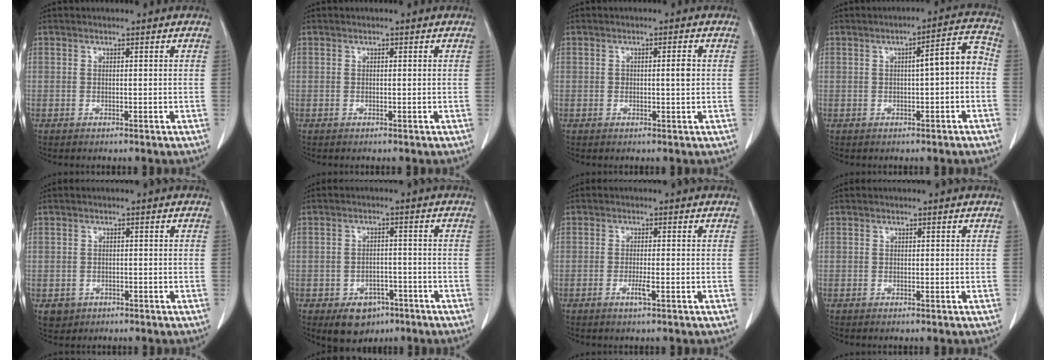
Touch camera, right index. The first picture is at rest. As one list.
[{"total": 0.0}, {"total": 1.8, "force": [0.1, 0.3, 1.8], "torque": [-0.029, 0.002, 0.001]}, {"total": 5.7, "force": [-0.5, 0.9, 5.7], "torque": [-0.073, 0.023, -0.009]}, {"total": 2.7, "force": [-1.0, 2.4, 0.3], "torque": [0.000, 0.008, -0.008]}, {"total": 6.2, "force": [-3.7, 4.1, 2.8], "torque": [-0.040, 0.004, -0.046]}, {"total": 2.1, "force": [-1.0, -0.1, 1.8], "torque": [-0.036, -0.004, -0.020]}, {"total": 0.0}]